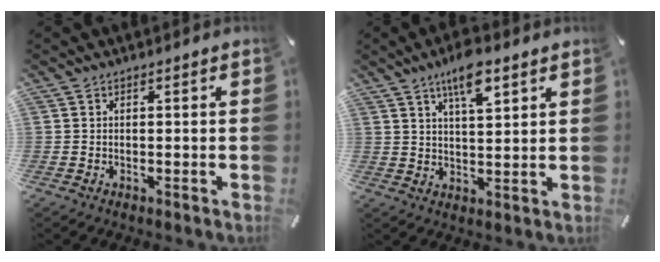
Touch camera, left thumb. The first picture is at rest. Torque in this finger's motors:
{"motor_torque": [1.57, 1.51, 0.95, -1.11, 0.37]}